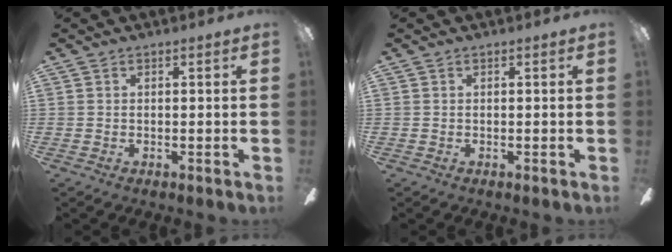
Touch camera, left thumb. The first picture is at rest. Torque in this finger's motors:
{"motor_torque": [0.00, 0.00, 0.14, -0.13, 0.00]}